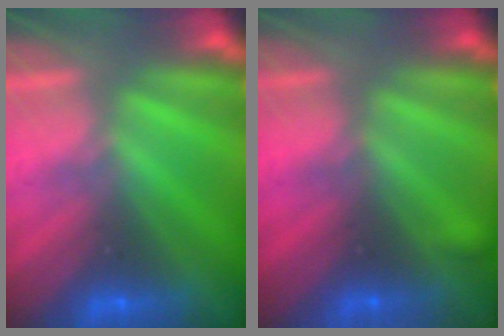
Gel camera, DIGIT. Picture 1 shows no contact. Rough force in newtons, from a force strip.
{"total": 2.6}